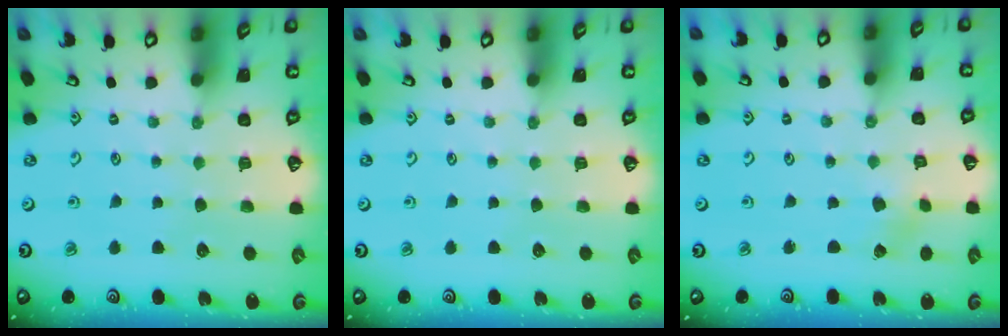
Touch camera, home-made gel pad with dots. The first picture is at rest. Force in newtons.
{"total": 0.0}
{"total": 1.5, "press": 1.4, "slide": 0.2}